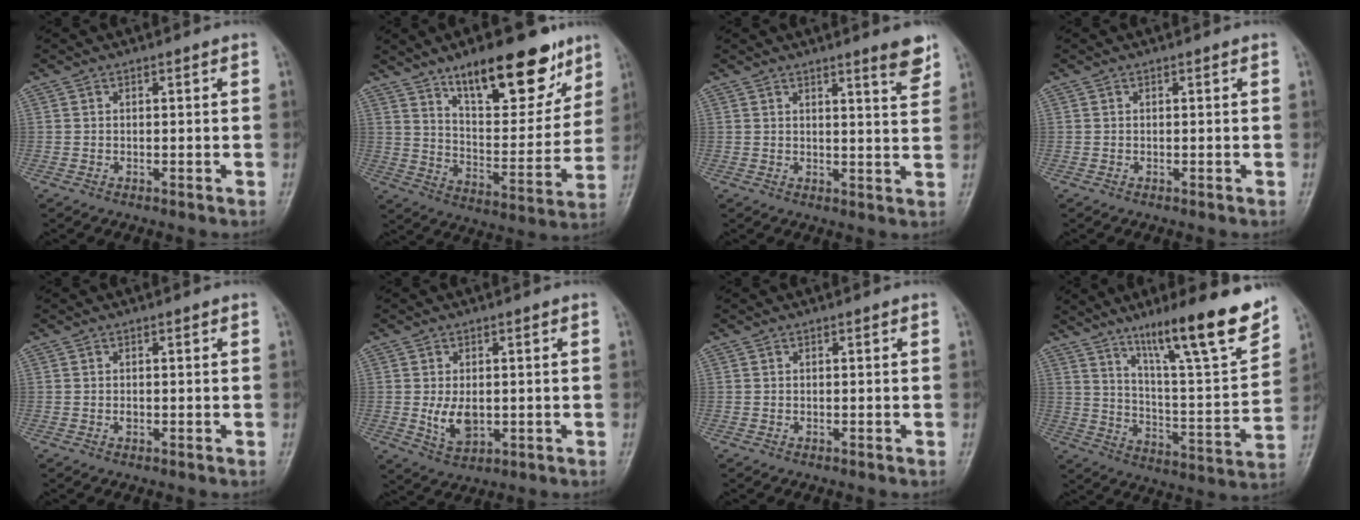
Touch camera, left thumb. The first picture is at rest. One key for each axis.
{"total": 20.0, "fx": 12.9, "fy": 7.5, "fz": 13.3, "tx": -0.147, "ty": -0.071, "tz": 0.209}
{"total": 5.0, "fx": 3.6, "fy": 0.4, "fz": 3.4, "tx": -0.036, "ty": -0.029, "tz": 0.047}
{"total": 0.0}
{"total": 0.6, "fx": 0.0, "fy": 0.4, "fz": 0.4, "tx": -0.004, "ty": 0.000, "tz": -0.001}
{"total": 5.5, "fx": -0.2, "fy": 3.5, "fz": 4.2, "tx": -0.067, "ty": -0.012, "tz": 0.006}
{"total": 0.0}
{"total": 19.7, "fx": 13.6, "fy": 2.6, "fz": 14.1, "tx": -0.192, "ty": -0.073, "tz": 0.221}